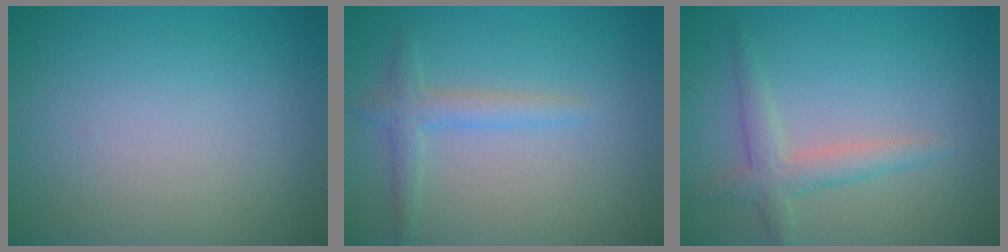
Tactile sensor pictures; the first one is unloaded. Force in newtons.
{"total": 2.1, "press": 2.1, "slide": 0.2}
{"total": 2.7, "press": 2.7, "slide": 0.1}